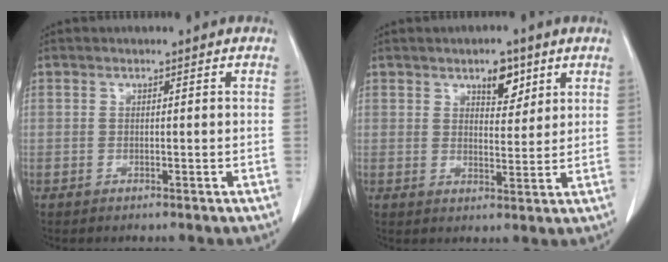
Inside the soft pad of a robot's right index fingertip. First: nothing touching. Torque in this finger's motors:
{"motor_torque": [0.18, 0.17, 0.06, 0.04]}